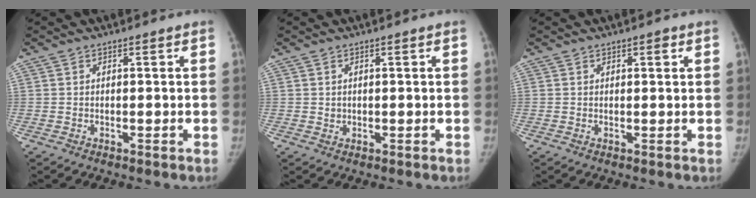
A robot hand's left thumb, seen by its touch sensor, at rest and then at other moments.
{"total": 0.8, "force": [0.4, 0.6, 0.4], "torque": [0.002, -0.002, 0.009]}
{"total": 1.4, "force": [0.7, 0.6, 1.0], "torque": [-0.008, -0.002, 0.010]}